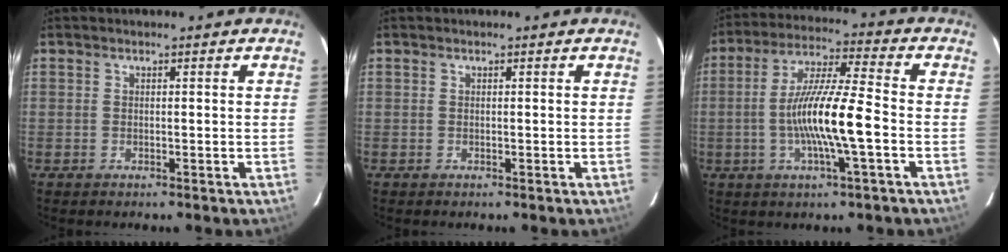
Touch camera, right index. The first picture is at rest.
{"total": 0.0}
{"total": 12.9, "force": [-3.1, 0.9, 12.5], "torque": [-0.238, 0.003, -0.060]}